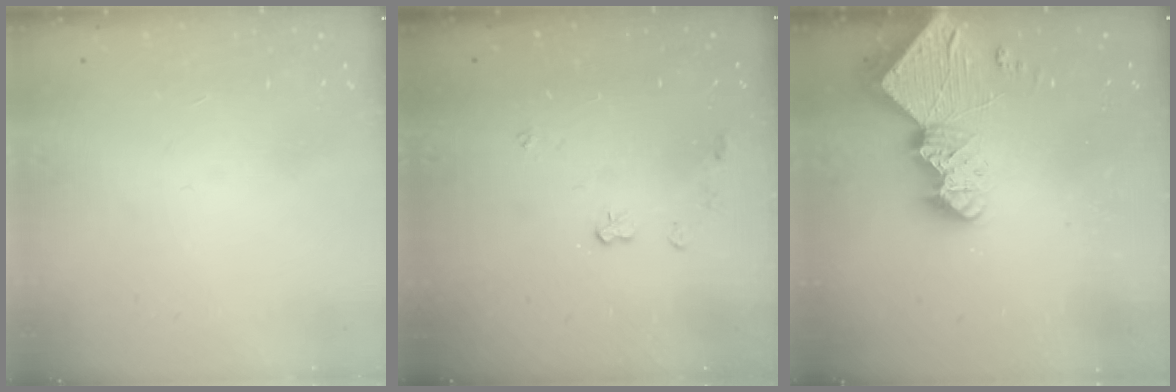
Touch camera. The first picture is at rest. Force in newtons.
{"total": 5.4, "press": 5.3, "slide": 0.4}
{"total": 11.7, "press": 11.6, "slide": 1.1}